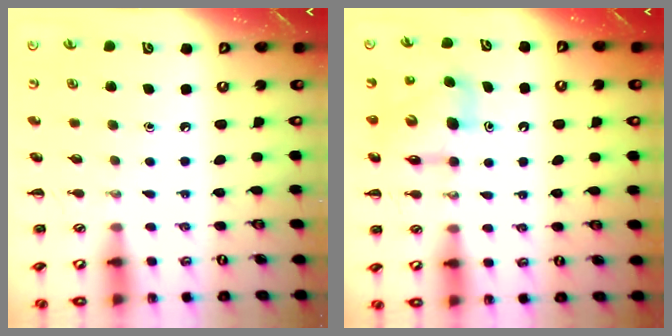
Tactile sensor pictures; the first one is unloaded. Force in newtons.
{"total": 7.1, "press": 7.1, "slide": 0.5}